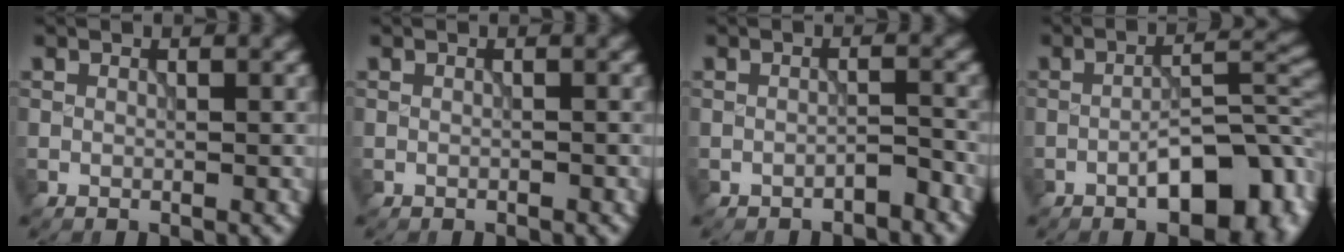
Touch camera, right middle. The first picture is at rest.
{"total": 0.0}
{"total": 1.4, "force": [-1.2, 0.4, 0.7], "torque": [-0.009, 0.008, -0.023]}
{"total": 8.6, "force": [-3.6, 3.2, 7.1], "torque": [-0.095, 0.015, -0.057]}